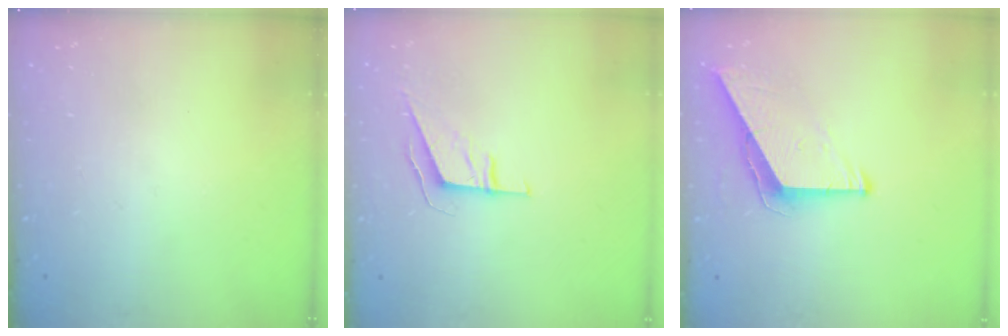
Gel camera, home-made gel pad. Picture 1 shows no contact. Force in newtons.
{"total": 5.9, "press": 5.7, "slide": 1.3}
{"total": 9.5, "press": 9.4, "slide": 1.0}